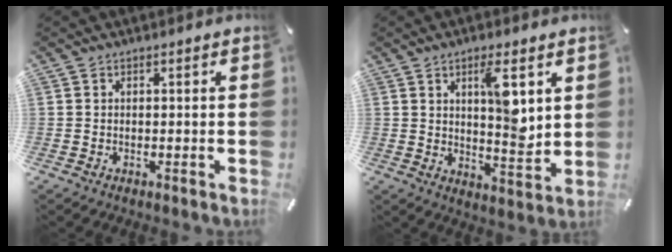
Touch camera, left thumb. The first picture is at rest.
{"total": 9.4, "force": [4.2, 2.8, 7.9], "torque": [-0.114, -0.030, 0.063]}